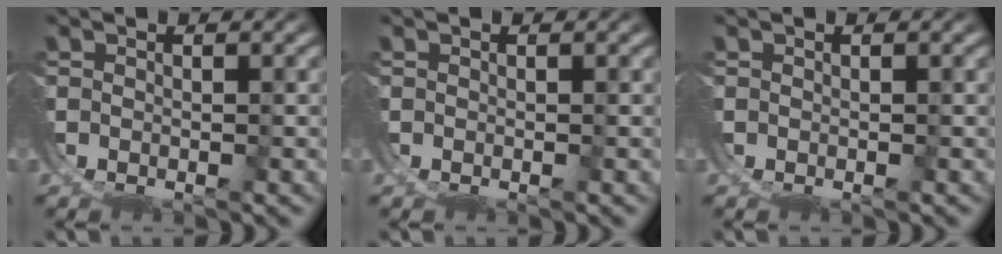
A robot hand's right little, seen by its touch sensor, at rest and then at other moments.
{"total": 0.0}
{"total": 0.0}